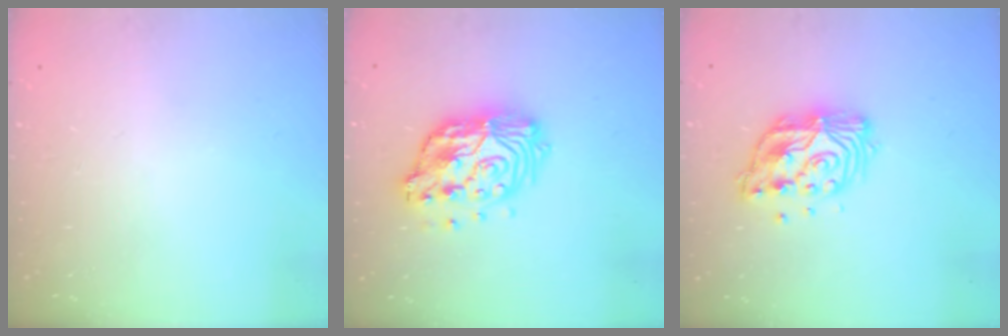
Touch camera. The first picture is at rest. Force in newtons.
{"total": 15.5, "press": 15.5, "slide": 1.3}
{"total": 12.7, "press": 12.6, "slide": 1.0}